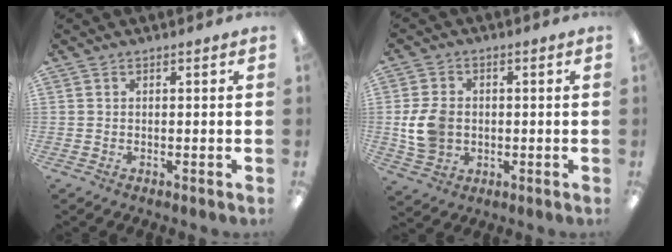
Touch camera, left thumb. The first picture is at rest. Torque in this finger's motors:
{"motor_torque": [-0.37, 0.57, 0.55, -0.31, 0.06]}